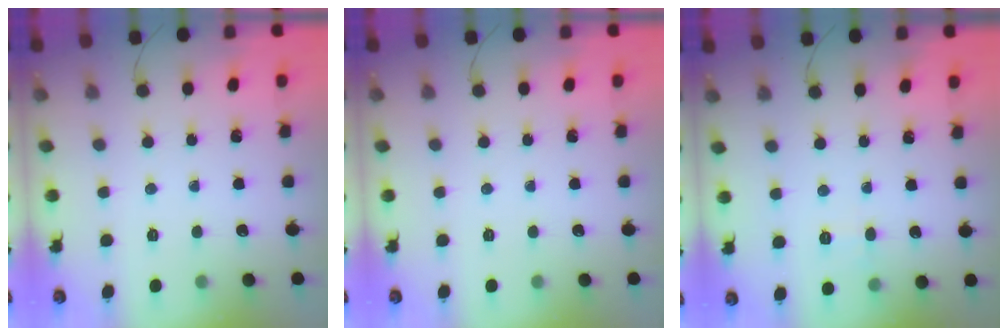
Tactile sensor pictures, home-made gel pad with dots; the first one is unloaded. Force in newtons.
{"total": 0.0}
{"total": 4.7, "press": 4.5, "slide": 1.4}